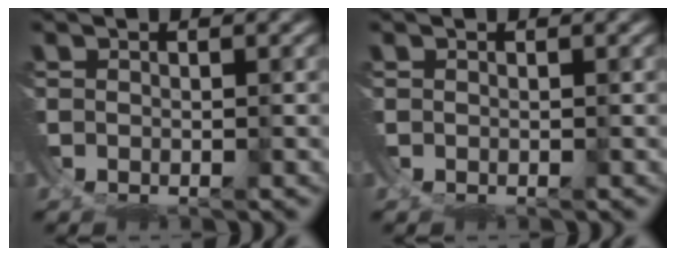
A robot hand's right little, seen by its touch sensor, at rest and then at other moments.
{"total": 0.0}